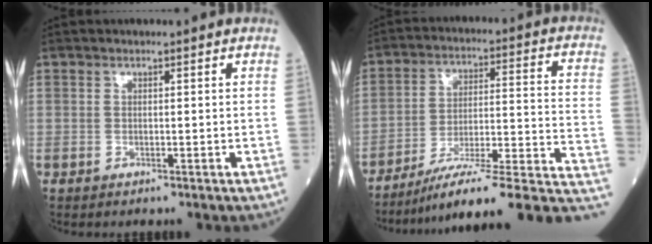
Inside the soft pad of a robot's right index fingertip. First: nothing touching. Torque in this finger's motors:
{"motor_torque": [-1.18, -0.85, -0.04, -0.04]}